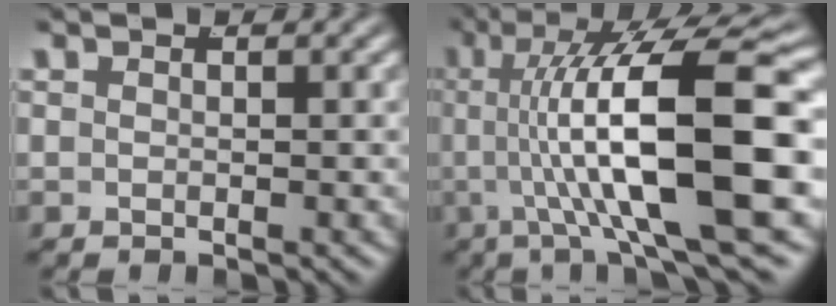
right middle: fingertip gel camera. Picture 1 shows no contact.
{"total": 12.4, "force": [0.6, 3.6, 11.8], "torque": [-0.175, 0.004, 0.016]}